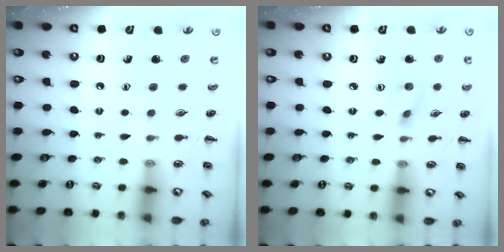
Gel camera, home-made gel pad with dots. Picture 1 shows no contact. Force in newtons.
{"total": 2.7, "press": 2.5, "slide": 1.0}